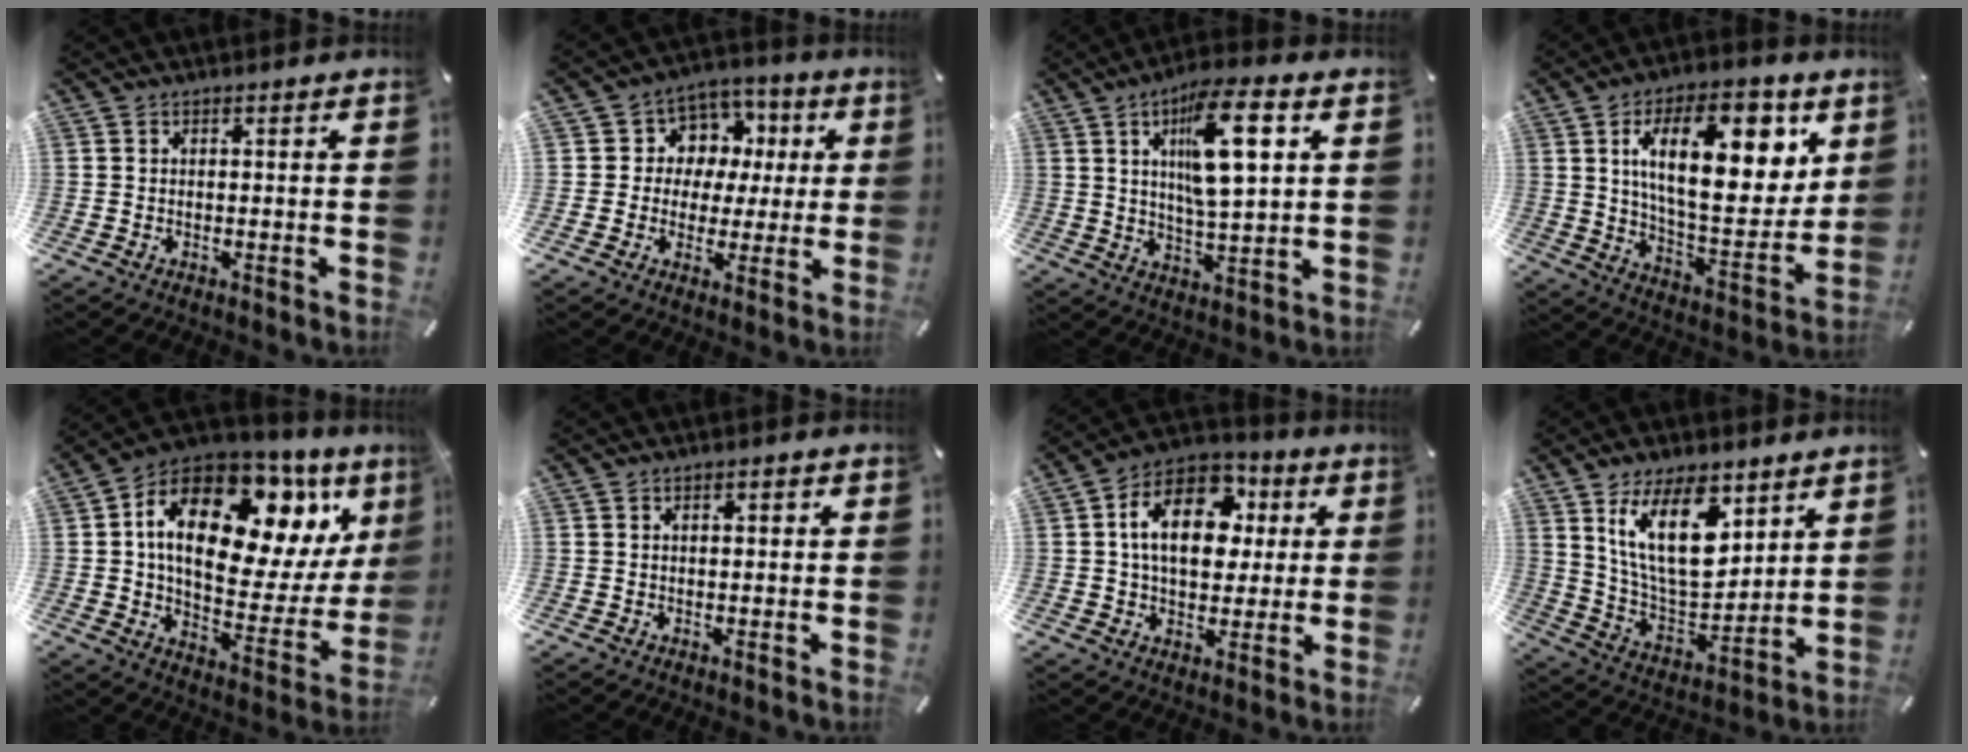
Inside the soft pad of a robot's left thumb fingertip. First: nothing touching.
{"total": 8.7, "force": [1.0, 8.5, 1.6], "torque": [-0.027, -0.007, 0.020]}
{"total": 14.6, "force": [5.4, 4.4, 12.8], "torque": [-0.215, -0.009, 0.083]}
{"total": 22.8, "force": [8.8, 10.6, 18.2], "torque": [-0.274, -0.028, 0.135]}
{"total": 22.8, "force": [9.8, 12.4, 16.4], "torque": [-0.243, -0.055, 0.165]}
{"total": 1.7, "force": [0.4, 0.9, 1.4], "torque": [-0.028, 0.007, 0.005]}
{"total": 16.8, "force": [3.7, 11.6, 11.6], "torque": [-0.196, 0.002, 0.066]}
{"total": 19.8, "force": [10.2, 10.0, 13.7], "torque": [-0.270, -0.054, 0.171]}